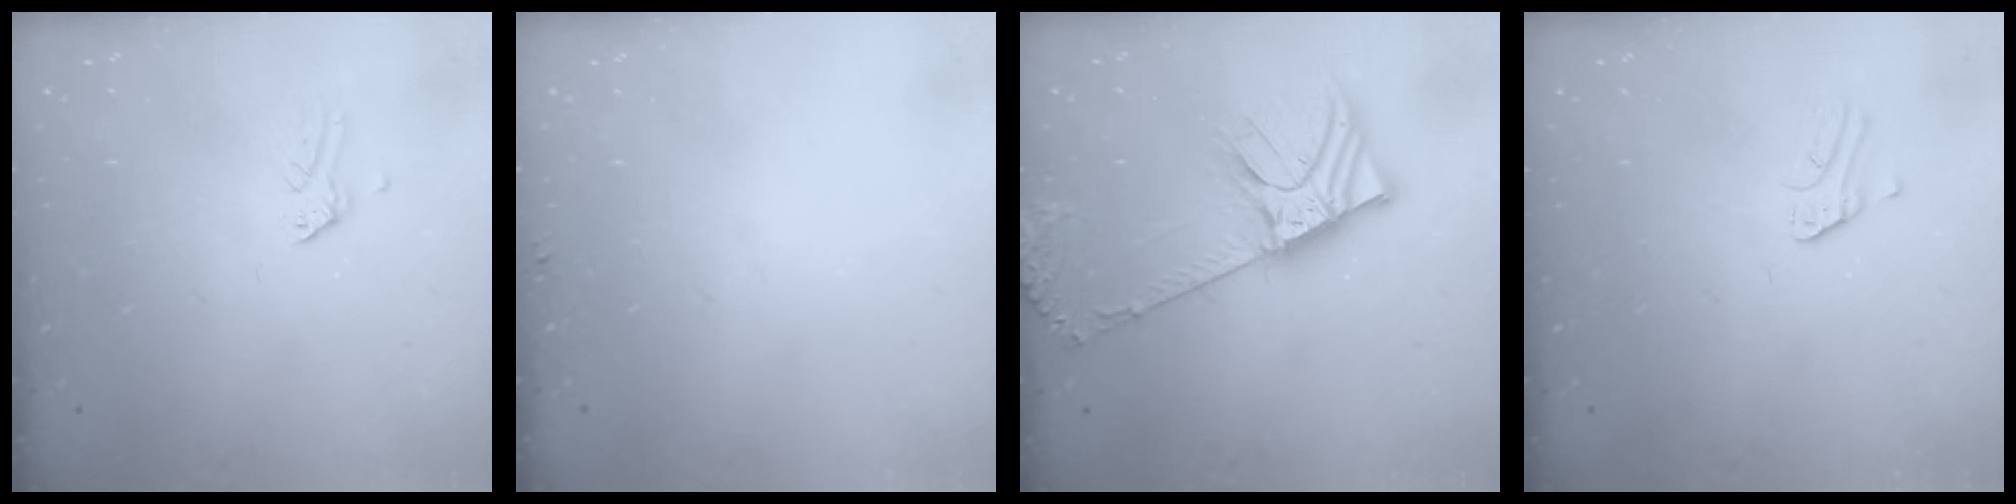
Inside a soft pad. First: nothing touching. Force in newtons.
{"total": 2.8, "press": 2.8, "slide": 0.3}
{"total": 12.1, "press": 11.8, "slide": 2.5}
{"total": 1.0, "press": 1.0, "slide": 0.1}